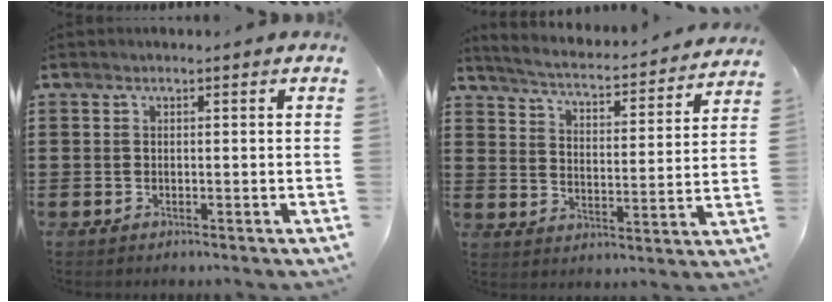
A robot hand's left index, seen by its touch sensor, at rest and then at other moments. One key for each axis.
{"total": 3.2, "fx": 3.1, "fy": -0.3, "fz": 0.7, "tx": -0.035, "ty": -0.035, "tz": 0.042}